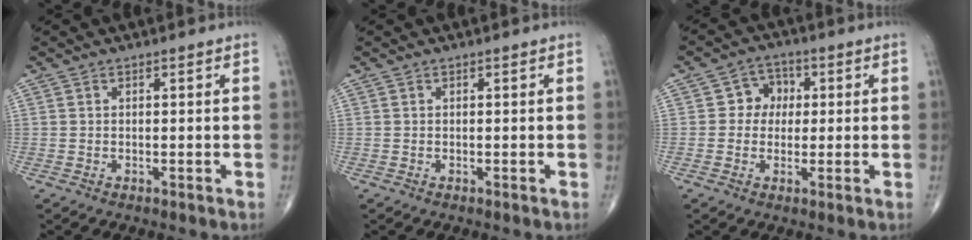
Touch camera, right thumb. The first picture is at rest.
{"total": 0.0}
{"total": 5.3, "force": [0.6, 4.8, 2.2], "torque": [0.003, 0.011, -0.002]}